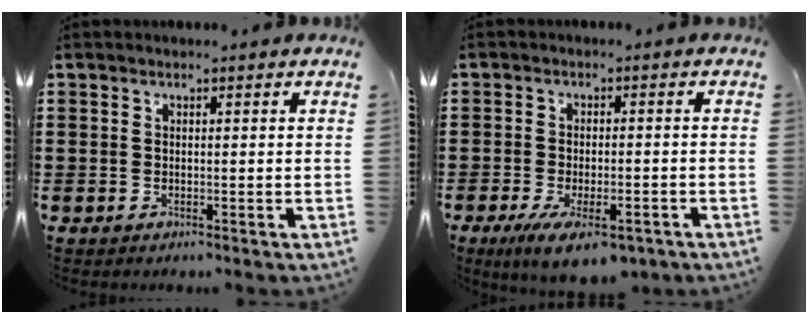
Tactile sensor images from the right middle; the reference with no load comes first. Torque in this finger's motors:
{"motor_torque": [1.85, -0.06, 0.28, 0.15]}